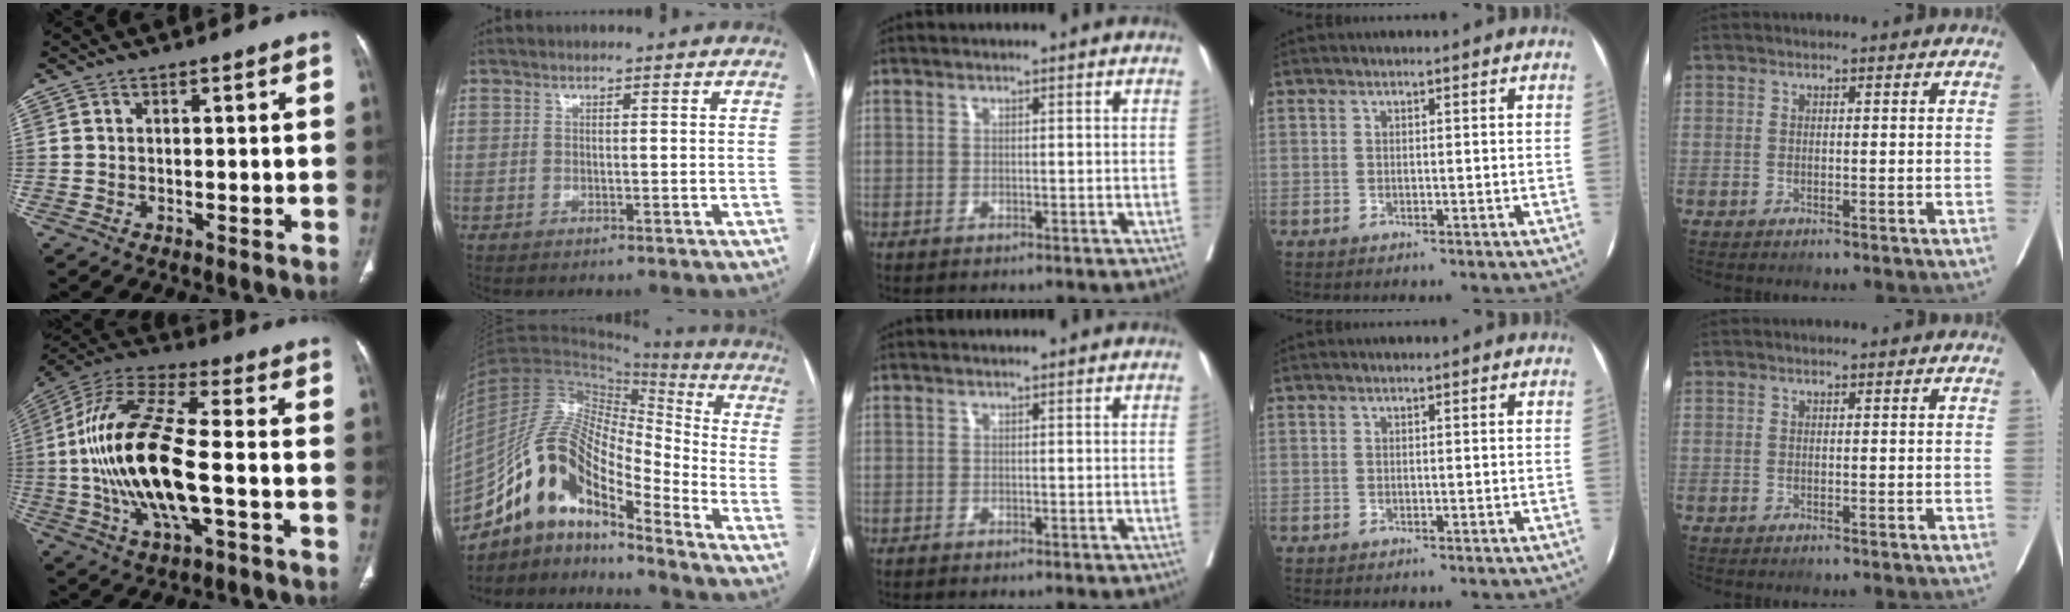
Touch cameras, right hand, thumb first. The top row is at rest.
{"thumb": {"total": 21.3, "force": [-2.3, 7.8, 19.7], "torque": [-0.409, 0.023, -0.042]}, "index": {"total": 16.1, "force": [-11.3, 4.8, 10.5], "torque": [-0.194, 0.039, -0.199]}}